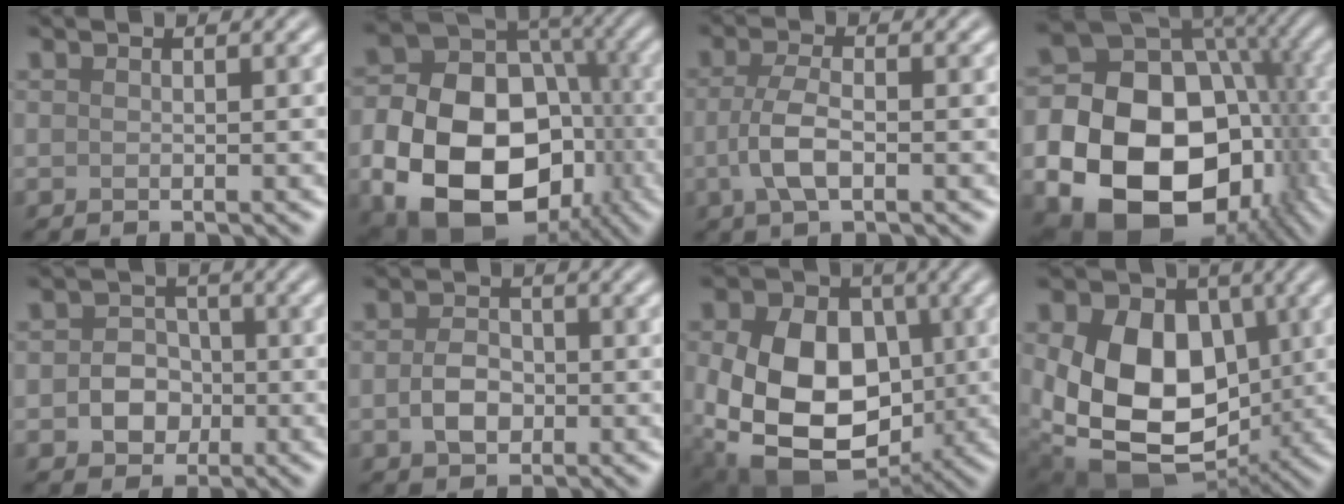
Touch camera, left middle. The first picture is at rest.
{"total": 16.1, "force": [-4.7, 11.4, 10.3], "torque": [-0.191, -0.034, -0.077]}
{"total": 3.3, "force": [-0.7, 1.2, 3.0], "torque": [-0.067, 0.000, -0.018]}
{"total": 22.6, "force": [-4.7, 18.2, 12.5], "torque": [-0.217, -0.022, -0.087]}
{"total": 3.3, "force": [-0.8, 2.7, 1.5], "torque": [-0.011, 0.000, -0.022]}
{"total": 2.9, "force": [-0.7, 2.0, 1.9], "torque": [-0.038, 0.000, -0.017]}
{"total": 15.7, "force": [-1.2, 12.0, 10.2], "torque": [-0.171, -0.017, -0.037]}
{"total": 14.3, "force": [-0.4, 10.3, 9.9], "torque": [-0.146, -0.011, -0.015]}